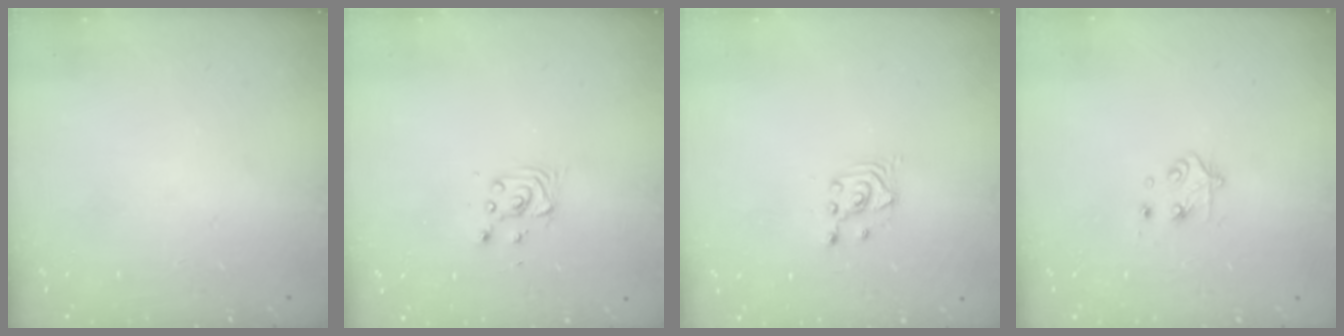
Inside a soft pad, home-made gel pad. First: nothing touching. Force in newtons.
{"total": 2.8, "press": 2.8, "slide": 0.4}
{"total": 2.7, "press": 2.7, "slide": 0.2}
{"total": 4.8, "press": 4.8, "slide": 0.6}